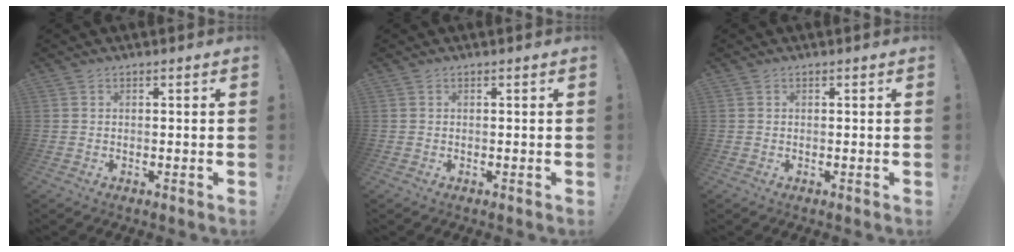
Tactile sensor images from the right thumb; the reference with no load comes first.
{"total": 0.0}
{"total": 0.0}